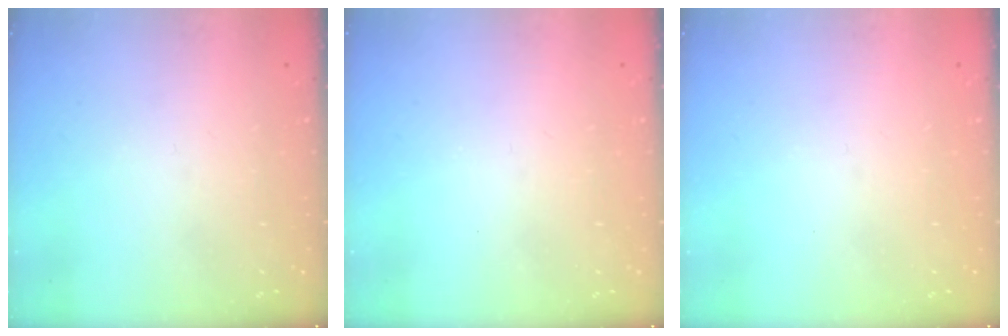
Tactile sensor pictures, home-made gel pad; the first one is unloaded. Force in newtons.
{"total": 2.1, "press": 2.0, "slide": 0.4}
{"total": 0.0}